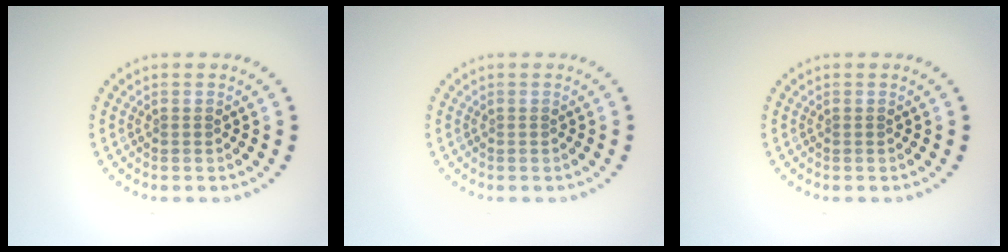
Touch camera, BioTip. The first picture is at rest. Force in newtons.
{"total": 0.0}
{"total": 0.0}